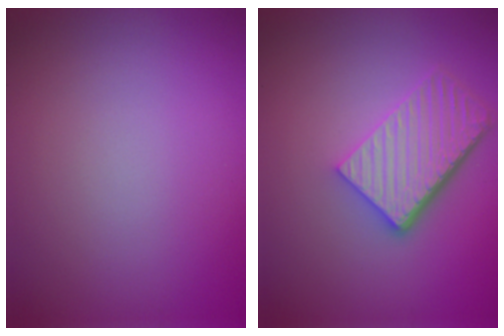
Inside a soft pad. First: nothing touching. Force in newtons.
{"total": 5.2, "press": 3.8, "slide": 3.5}